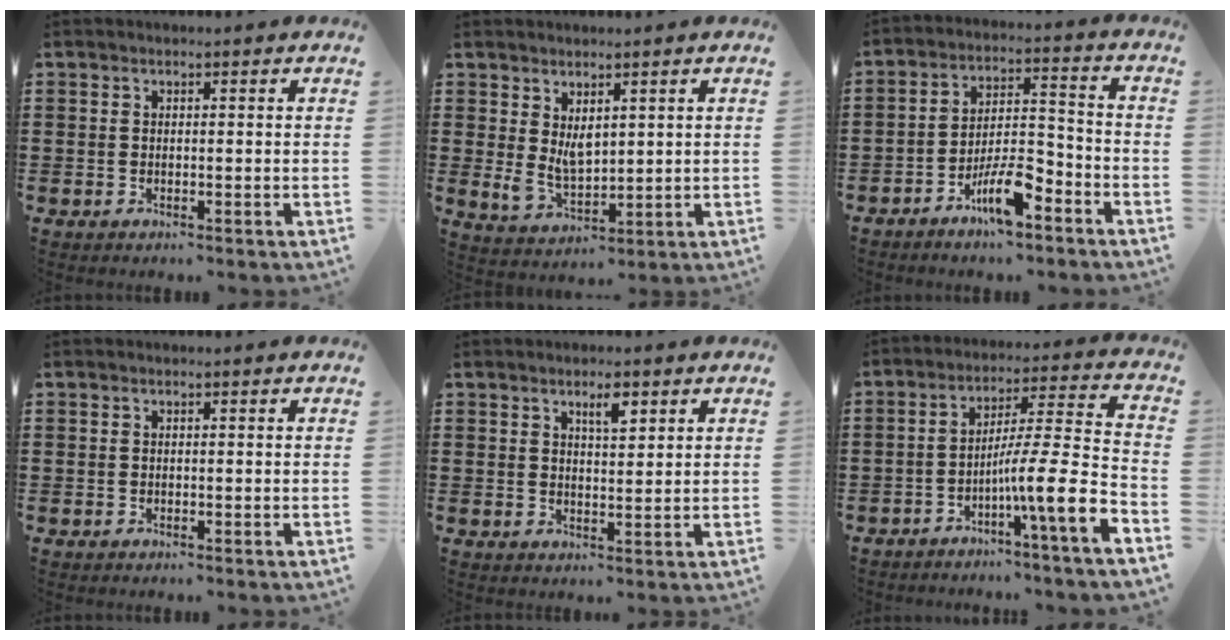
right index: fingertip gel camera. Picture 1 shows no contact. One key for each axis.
{"total": 4.5, "fx": 1.5, "fy": 2.8, "fz": 3.3, "tx": -0.059, "ty": 0.000, "tz": 0.029}
{"total": 8.2, "fx": -5.3, "fy": 2.4, "fz": 5.8, "tx": -0.110, "ty": 0.009, "tz": -0.094}
{"total": 0.0}
{"total": 2.9, "fx": 1.8, "fy": 0.7, "fz": 2.1, "tx": -0.038, "ty": 0.001, "tz": 0.029}
{"total": 10.6, "fx": -5.0, "fy": -0.3, "fz": 9.3, "tx": -0.146, "ty": -0.031, "tz": -0.101}